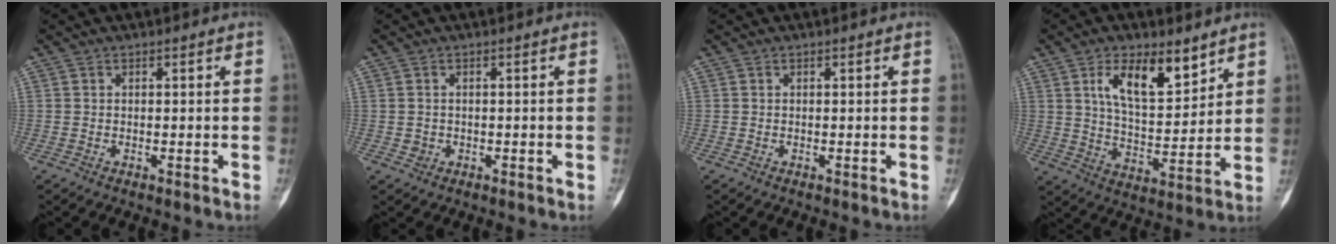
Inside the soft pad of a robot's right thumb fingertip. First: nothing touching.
{"total": 1.3, "force": [-0.3, 1.2, 0.4], "torque": [-0.006, 0.003, 0.000]}
{"total": 0.0}
{"total": 12.4, "force": [6.7, 5.5, 8.8], "torque": [-0.127, -0.039, 0.125]}